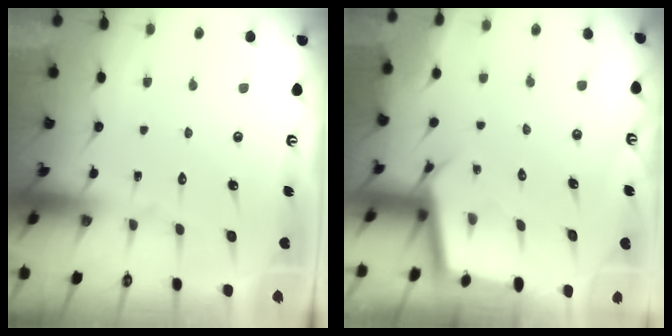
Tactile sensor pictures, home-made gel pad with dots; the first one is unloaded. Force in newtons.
{"total": 2.7, "press": 2.7, "slide": 0.0}